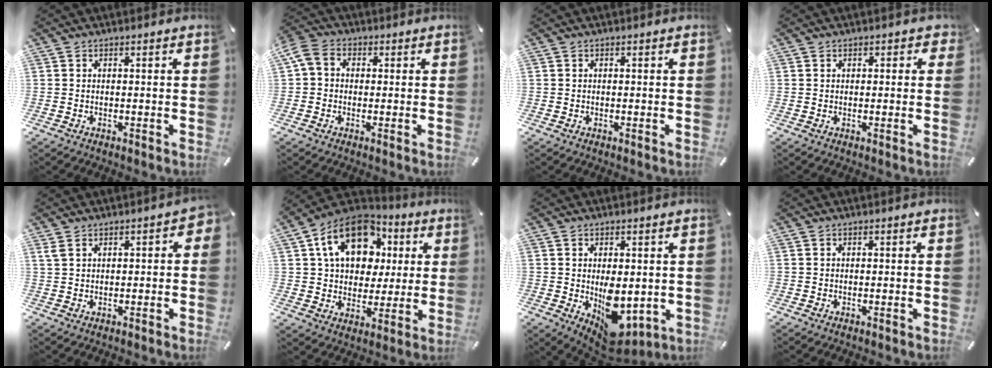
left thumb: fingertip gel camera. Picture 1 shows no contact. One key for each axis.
{"total": 5.3, "fx": 0.0, "fy": 4.3, "fz": 3.1, "tx": -0.071, "ty": 0.012, "tz": 0.001}
{"total": 0.0}
{"total": 1.2, "fx": 0.3, "fy": 1.1, "fz": 0.5, "tx": 0.006, "ty": -0.001, "tz": 0.001}
{"total": 3.4, "fx": 0.8, "fy": 2.2, "fz": 2.5, "tx": -0.039, "ty": 0.003, "tz": 0.015}
{"total": 16.9, "fx": 6.4, "fy": 12.8, "fz": 9.1, "tx": -0.157, "ty": -0.010, "tz": 0.121}
{"total": 9.9, "fx": -1.5, "fy": 5.8, "fz": 7.8, "tx": -0.104, "ty": -0.010, "tz": -0.019}
{"total": 0.0}